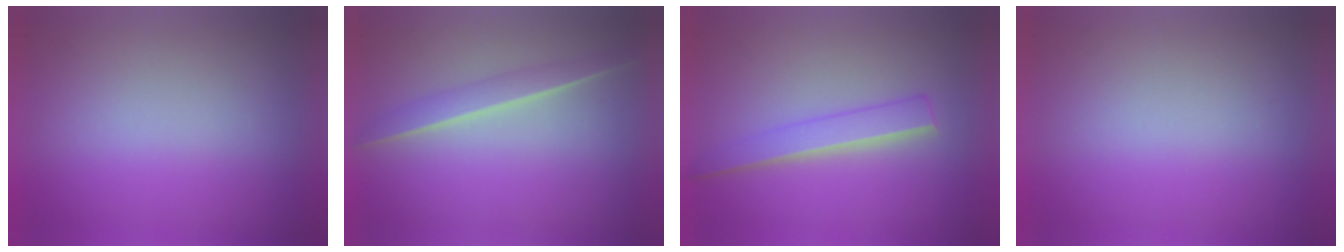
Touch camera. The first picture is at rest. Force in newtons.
{"total": 1.7}
{"total": 2.2}
{"total": 0.0}